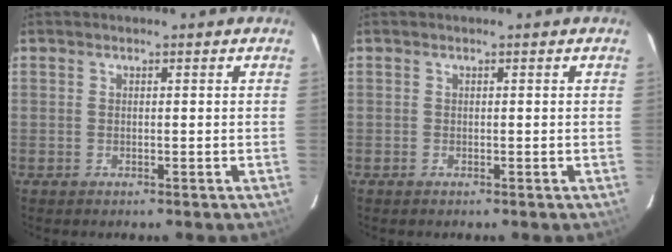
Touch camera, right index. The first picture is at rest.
{"total": 0.0}